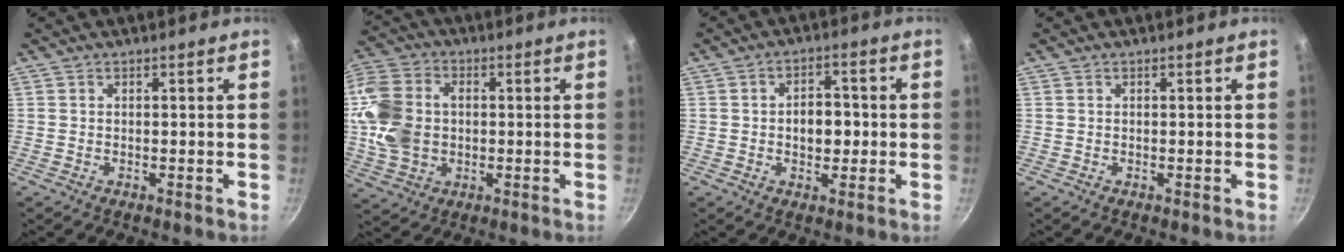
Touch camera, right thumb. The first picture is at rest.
{"total": 14.3, "force": [0.3, 10.3, 9.9], "torque": [-0.202, 0.013, 0.005]}
{"total": 6.1, "force": [-0.3, 4.0, 4.6], "torque": [-0.048, 0.011, -0.007]}
{"total": 0.0}